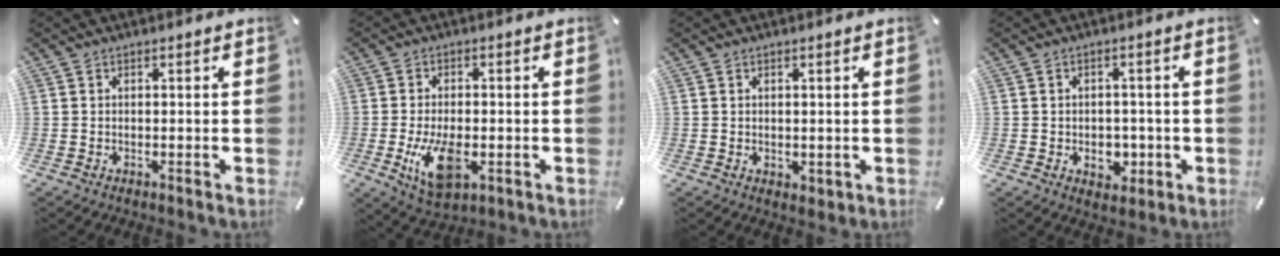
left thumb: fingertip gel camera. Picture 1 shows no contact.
{"total": 10.5, "force": [-2.3, 6.0, 8.3], "torque": [-0.159, -0.008, -0.039]}
{"total": 1.3, "force": [0.5, 1.1, 0.3], "torque": [-0.006, 0.005, 0.009]}
{"total": 5.2, "force": [-1.0, 4.2, 2.8], "torque": [-0.024, -0.002, -0.018]}